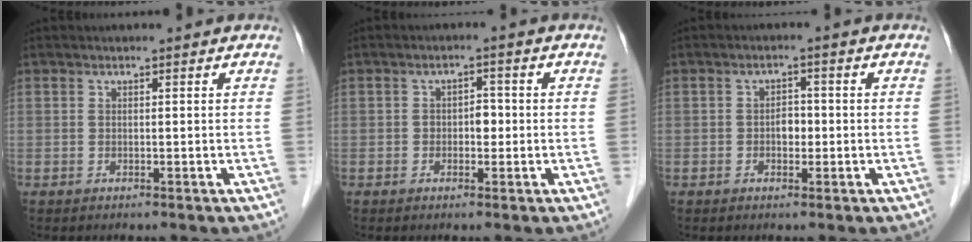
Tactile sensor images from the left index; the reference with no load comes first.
{"total": 2.4, "force": [-0.4, 1.5, 1.8], "torque": [-0.021, 0.008, -0.009]}
{"total": 2.3, "force": [-0.6, 1.4, 1.6], "torque": [-0.021, 0.008, -0.011]}